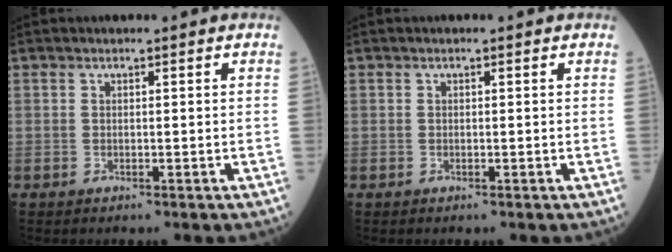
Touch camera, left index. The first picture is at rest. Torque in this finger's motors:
{"motor_torque": [0.13, 0.05, -0.01, 0.01]}